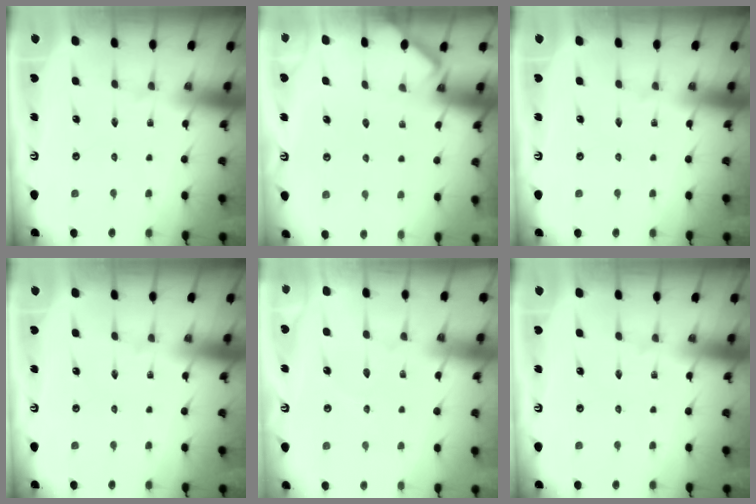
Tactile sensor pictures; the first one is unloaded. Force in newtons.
{"total": 2.3, "press": 2.3, "slide": 0.3}
{"total": 0.0}
{"total": 0.0}
{"total": 6.0, "press": 6.0, "slide": 0.6}
{"total": 0.0}